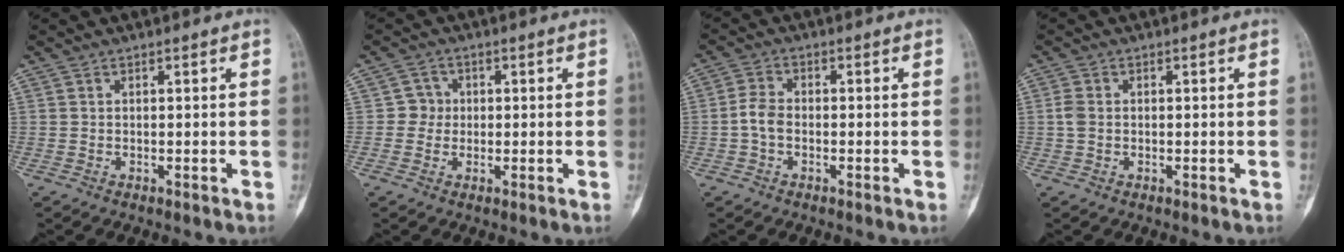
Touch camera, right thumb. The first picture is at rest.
{"total": 2.9, "force": [0.0, 2.9, 0.4], "torque": [0.017, 0.010, -0.007]}
{"total": 3.7, "force": [-0.9, 2.4, 2.6], "torque": [-0.051, 0.011, -0.026]}
{"total": 2.0, "force": [0.0, 1.5, 1.3], "torque": [-0.033, 0.003, -0.004]}